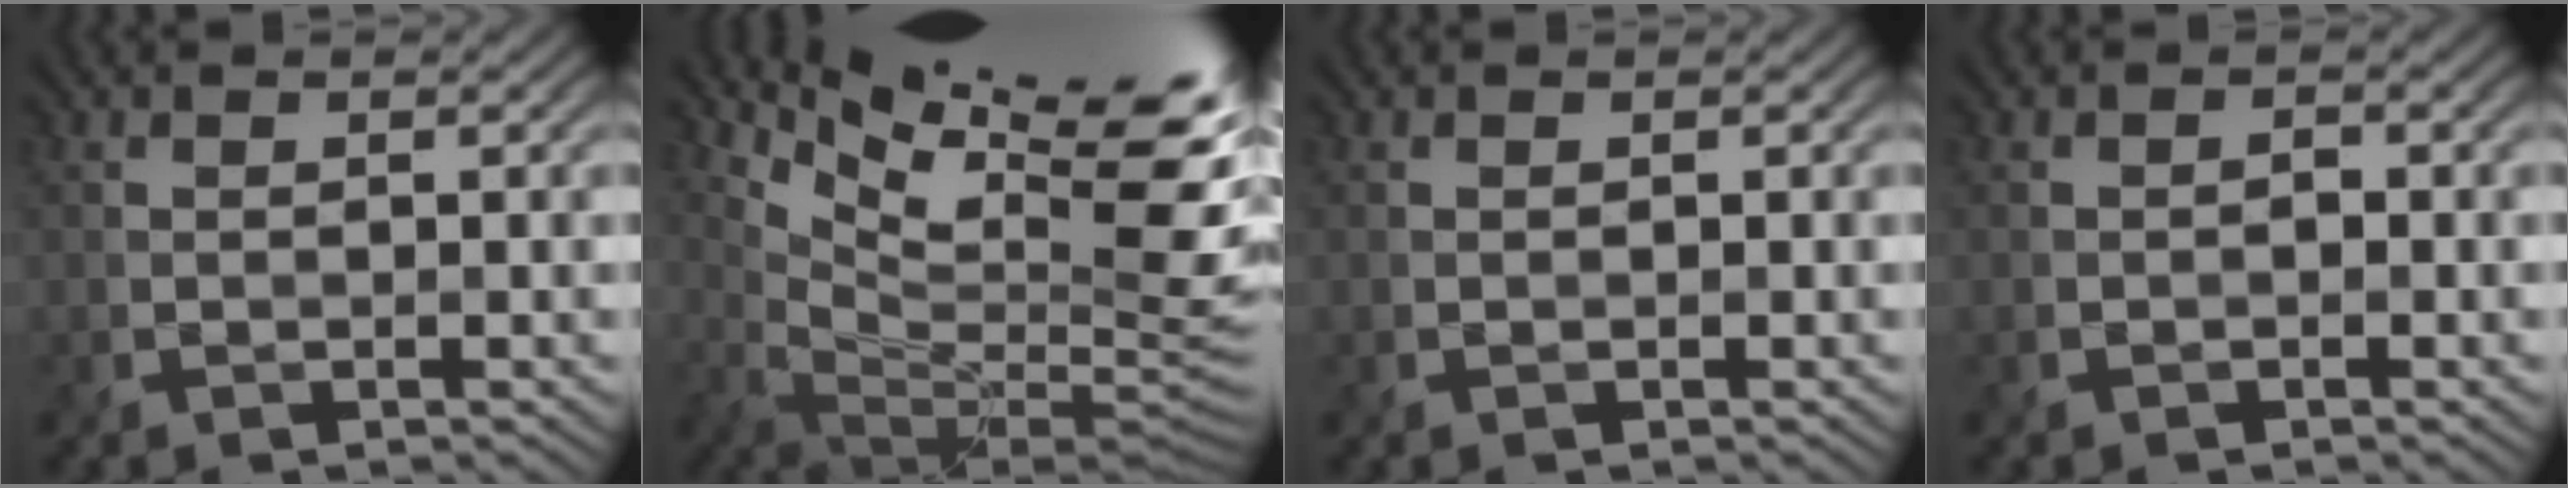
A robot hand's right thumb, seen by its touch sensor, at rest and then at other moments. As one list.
[{"total": 15.2, "force": [9.8, 4.2, 10.9], "torque": [-0.205, -0.001, 0.168]}, {"total": 0.0}, {"total": 0.9, "force": [-0.5, 0.6, 0.5], "torque": [-0.007, -0.002, -0.007]}]